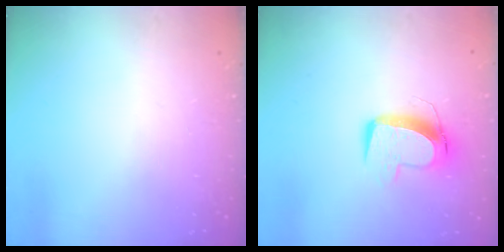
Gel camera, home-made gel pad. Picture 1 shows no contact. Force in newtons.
{"total": 10.6, "press": 10.5, "slide": 1.2}